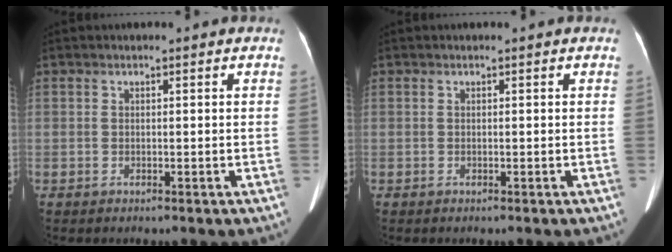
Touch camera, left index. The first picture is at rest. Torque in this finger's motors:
{"motor_torque": [-0.01, 0.19, -0.01, 0.01]}